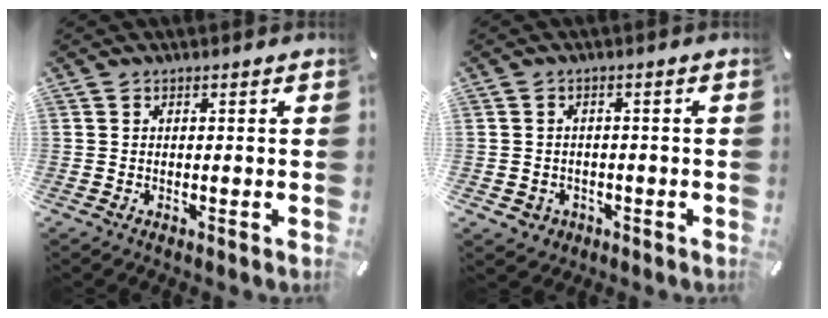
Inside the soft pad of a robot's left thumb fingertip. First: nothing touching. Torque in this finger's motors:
{"motor_torque": [0.09, 0.00, 0.00, 0.00, -0.10]}